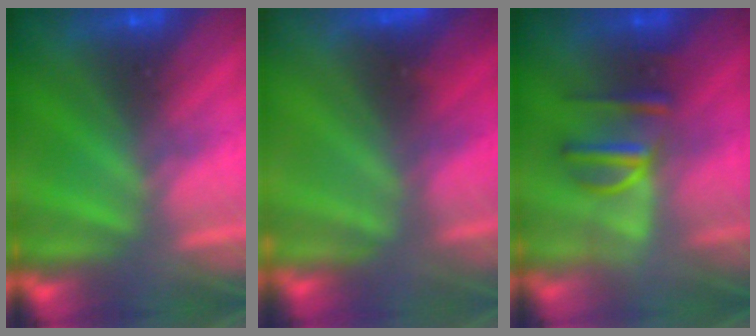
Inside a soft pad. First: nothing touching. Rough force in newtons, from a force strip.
{"total": 3.2}
{"total": 2.9}